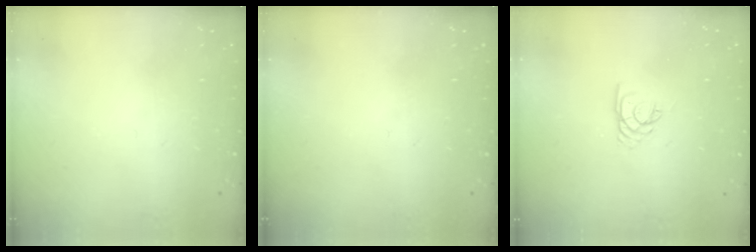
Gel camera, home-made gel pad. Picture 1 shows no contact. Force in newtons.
{"total": 0.0}
{"total": 1.9, "press": 1.9, "slide": 0.2}